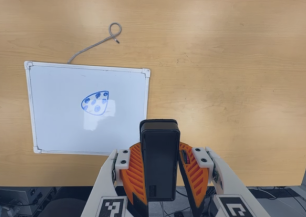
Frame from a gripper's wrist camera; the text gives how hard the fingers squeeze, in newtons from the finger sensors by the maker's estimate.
{"total": 8.8, "left": 7.1, "right": 10.5}